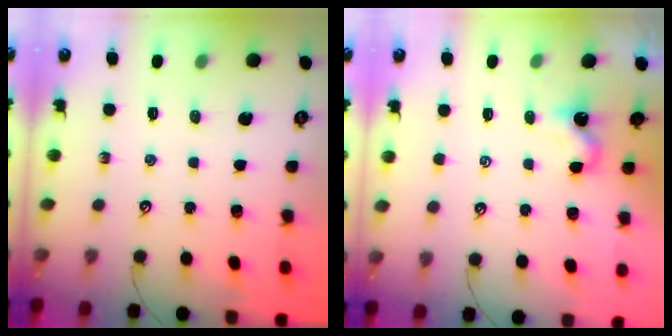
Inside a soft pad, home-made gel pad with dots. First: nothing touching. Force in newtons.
{"total": 1.5, "press": 1.5, "slide": 0.2}